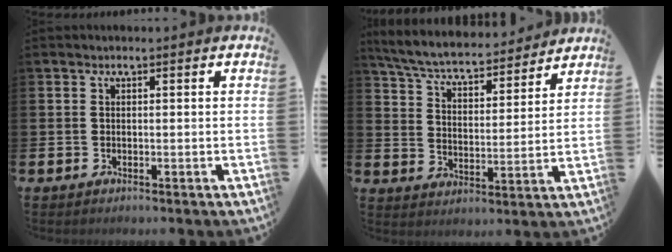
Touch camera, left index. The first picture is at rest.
{"total": 6.3, "force": [5.9, 1.1, 1.8], "torque": [-0.066, -0.046, 0.098]}